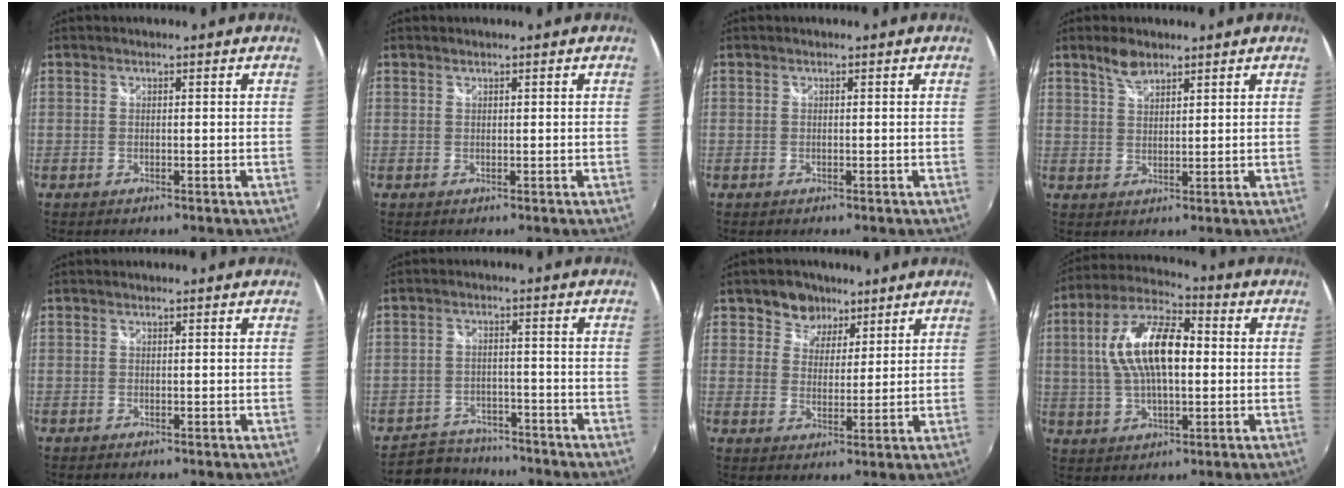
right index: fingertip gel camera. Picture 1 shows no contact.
{"total": 0.0}
{"total": 0.0}
{"total": 3.8, "force": [2.9, 1.5, 1.9], "torque": [-0.034, 0.005, 0.055]}
{"total": 0.0}
{"total": 7.7, "force": [-6.8, 3.6, 0.8], "torque": [-0.035, 0.012, -0.101]}
{"total": 6.0, "force": [3.9, 4.5, 1.0], "torque": [-0.011, 0.009, 0.064]}
{"total": 14.9, "force": [1.4, 6.6, 13.3], "torque": [-0.260, 0.021, 0.021]}